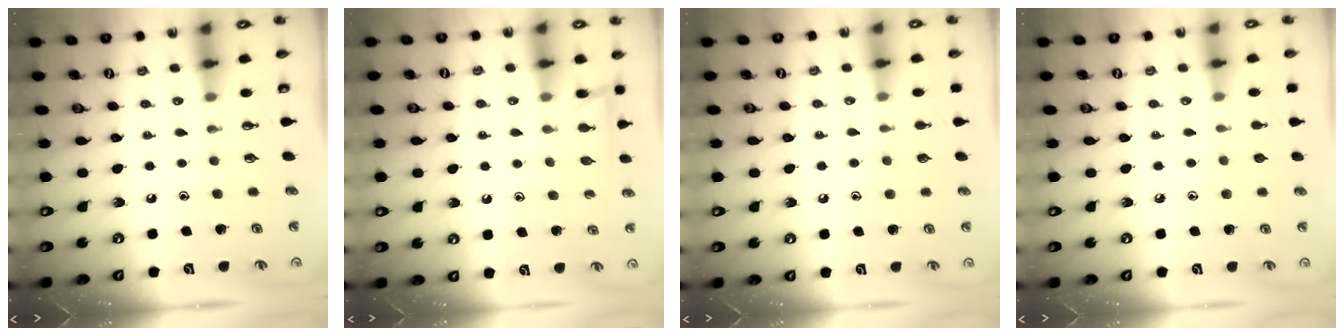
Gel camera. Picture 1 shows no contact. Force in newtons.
{"total": 5.4, "press": 5.3, "slide": 0.6}
{"total": 6.0, "press": 6.0, "slide": 0.7}
{"total": 3.7, "press": 3.7, "slide": 0.4}